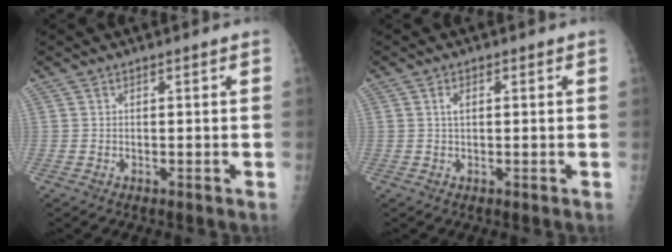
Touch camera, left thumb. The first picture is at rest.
{"total": 1.6, "force": [0.4, 0.8, 1.3], "torque": [-0.023, 0.002, 0.006]}